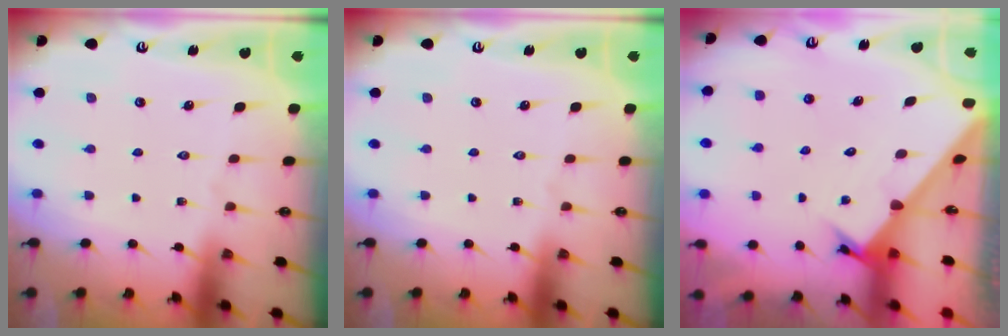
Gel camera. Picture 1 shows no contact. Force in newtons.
{"total": 0.0}
{"total": 3.5, "press": 3.5, "slide": 0.2}